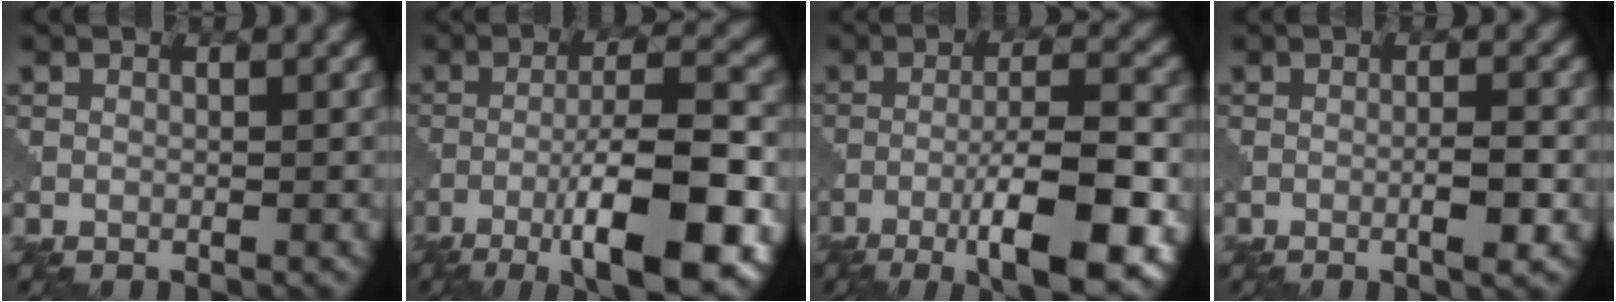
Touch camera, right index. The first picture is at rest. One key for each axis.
{"total": 11.6, "fx": -5.1, "fy": 2.4, "fz": 10.1, "tx": -0.159, "ty": 0.004, "tz": -0.085}
{"total": 10.3, "fx": -4.5, "fy": 2.1, "fz": 9.1, "tx": -0.140, "ty": 0.003, "tz": -0.071}
{"total": 2.6, "fx": -0.8, "fy": 0.3, "fz": 2.5, "tx": -0.037, "ty": 0.005, "tz": -0.016}